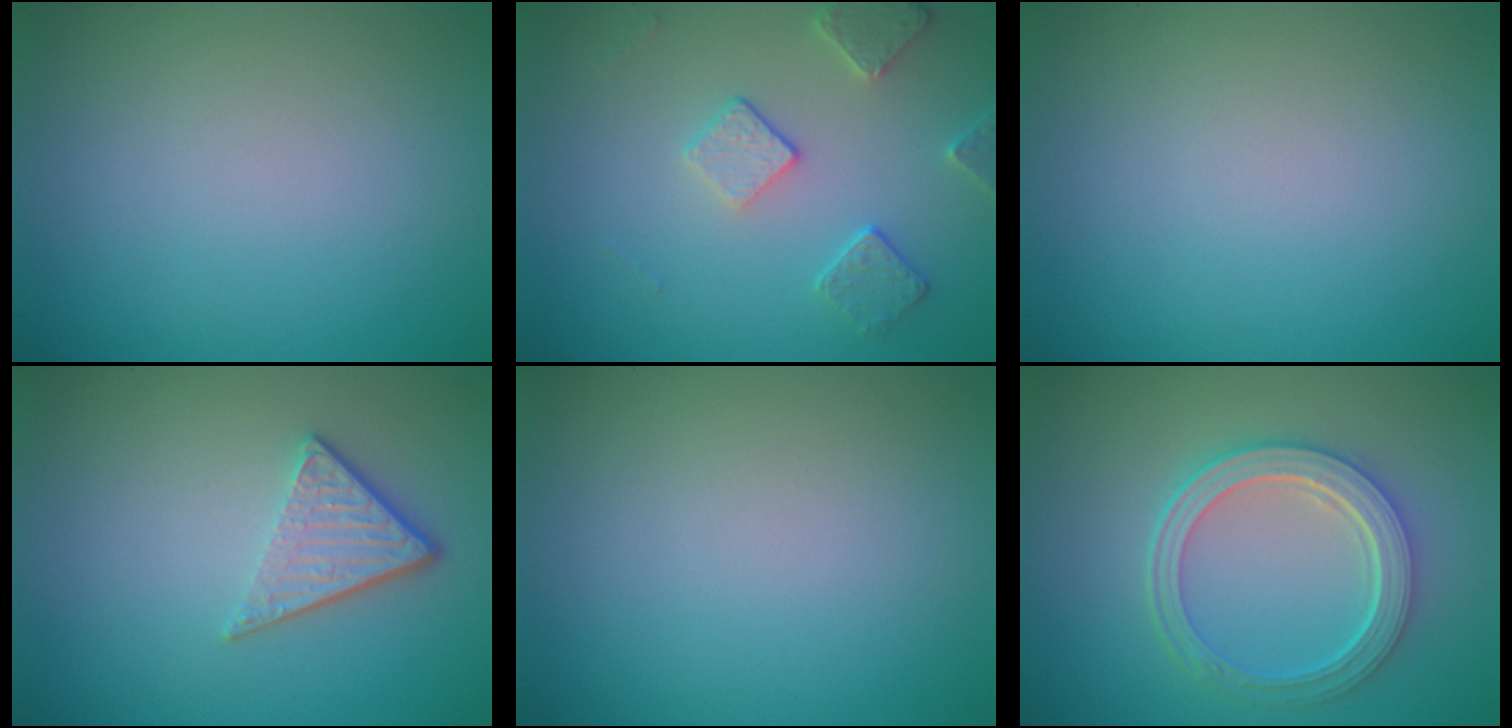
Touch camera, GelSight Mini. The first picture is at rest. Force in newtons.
{"total": 2.9, "press": 2.8, "slide": 0.9}
{"total": 0.0}
{"total": 3.7, "press": 2.6, "slide": 2.7}
{"total": 0.0}
{"total": 5.3, "press": 4.1, "slide": 3.4}